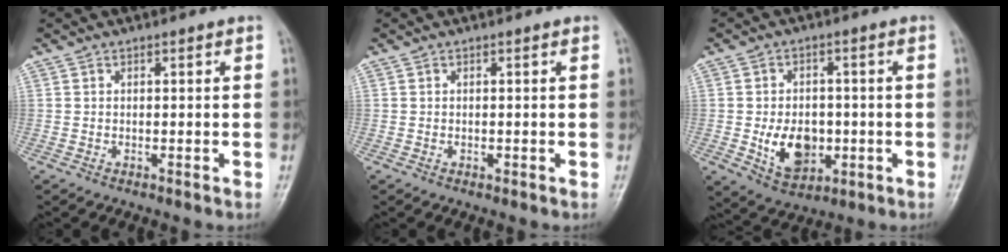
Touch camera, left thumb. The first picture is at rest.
{"total": 0.5, "force": [0.0, 0.3, 0.4], "torque": [-0.004, 0.000, 0.000]}
{"total": 9.3, "force": [-1.6, 6.7, 6.2], "torque": [-0.073, -0.001, -0.015]}